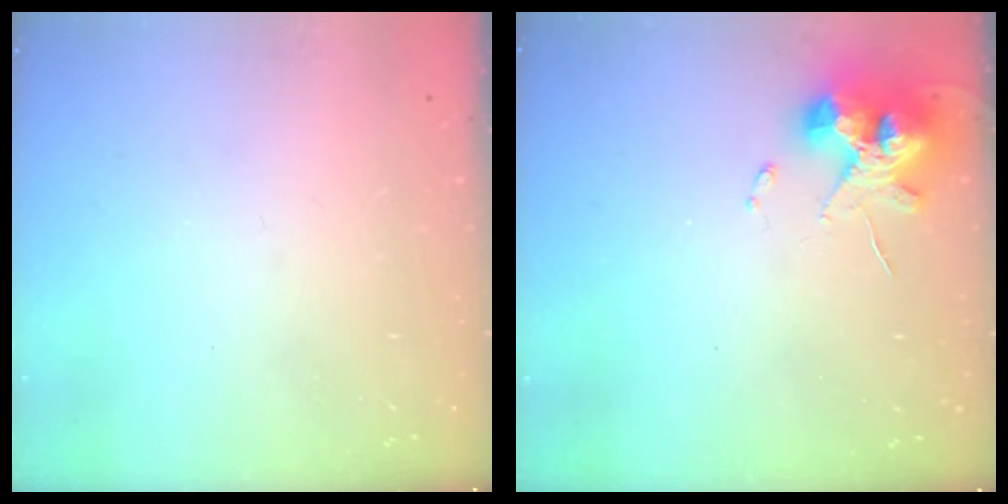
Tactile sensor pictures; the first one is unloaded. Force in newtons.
{"total": 12.0, "press": 11.8, "slide": 1.9}